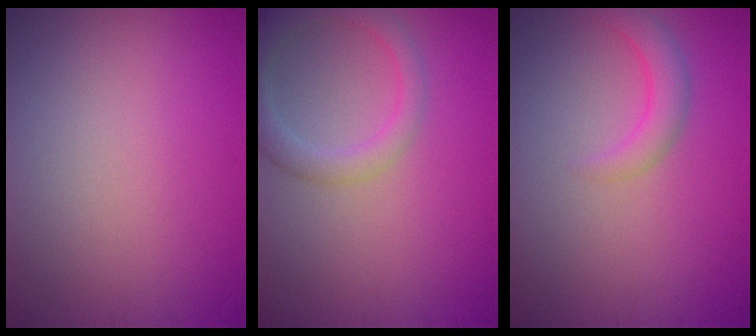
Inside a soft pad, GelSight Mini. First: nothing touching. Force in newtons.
{"total": 3.7, "press": 3.7, "slide": 0.2}
{"total": 2.3, "press": 2.3, "slide": 0.2}